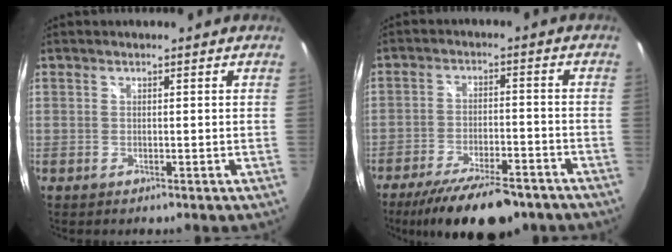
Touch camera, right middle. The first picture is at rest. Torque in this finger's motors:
{"motor_torque": [1.08, -1.06, 0.22, 0.10]}